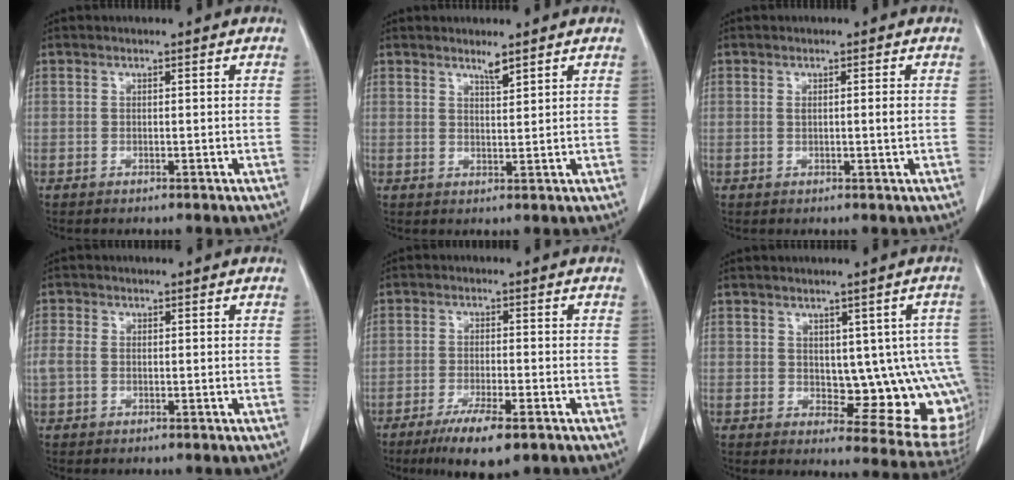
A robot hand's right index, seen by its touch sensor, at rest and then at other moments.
{"total": 1.9, "force": [1.6, 0.0, 0.9], "torque": [-0.019, -0.005, 0.032]}
{"total": 1.6, "force": [0.2, 0.1, 1.6], "torque": [-0.028, 0.003, 0.007]}
{"total": 2.6, "force": [-0.2, 1.8, 1.8], "torque": [-0.062, 0.011, -0.004]}
{"total": 7.7, "force": [-4.9, 1.2, 5.8], "torque": [-0.101, -0.017, -0.078]}
{"total": 11.6, "force": [0.0, 5.0, 10.5], "torque": [-0.107, 0.005, 0.015]}